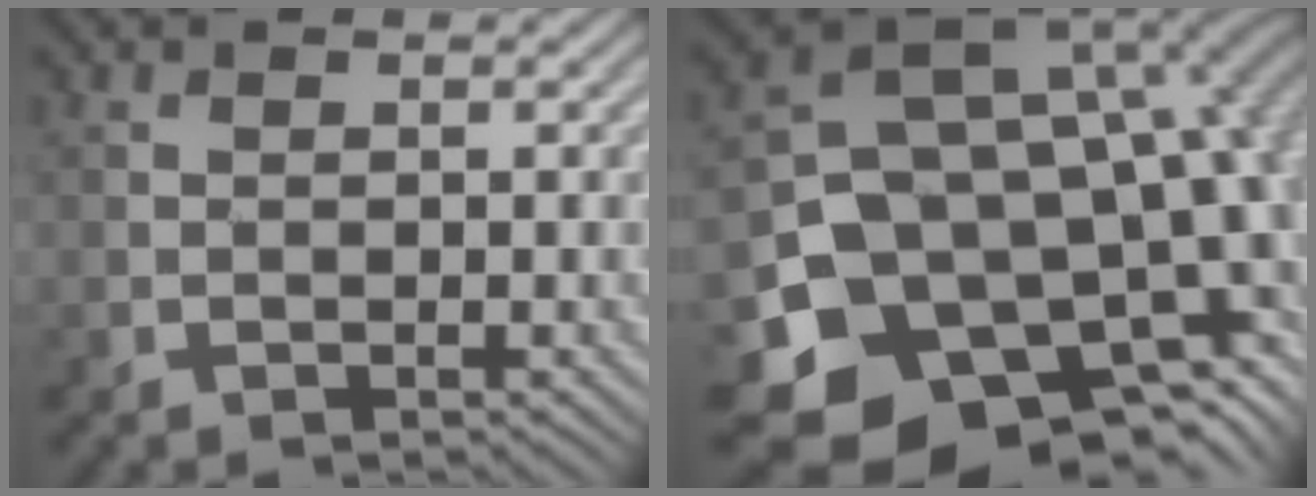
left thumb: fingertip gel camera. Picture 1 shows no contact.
{"total": 21.4, "force": [-6.1, 16.5, 12.2], "torque": [-0.230, -0.044, -0.050]}